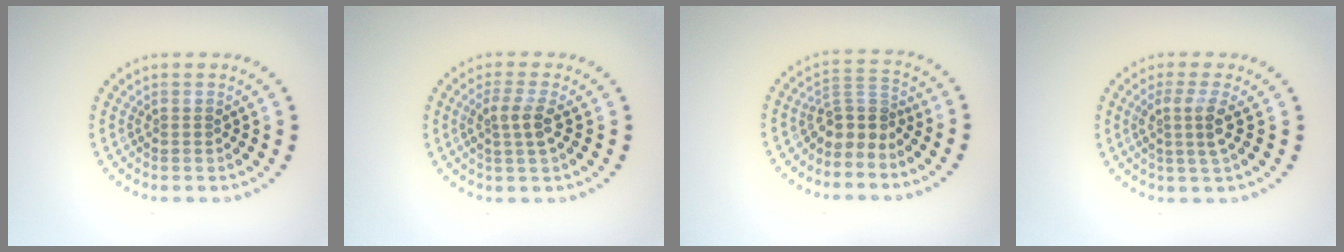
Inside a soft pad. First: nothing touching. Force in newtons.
{"total": 2.4, "press": 2.1, "slide": 1.0}
{"total": 2.9, "press": 2.0, "slide": 2.1}
{"total": 2.5, "press": 1.9, "slide": 1.6}